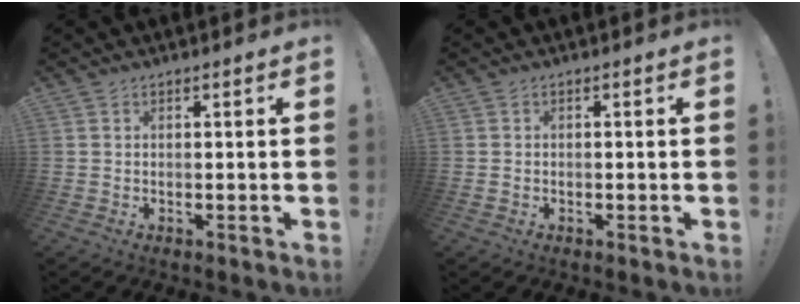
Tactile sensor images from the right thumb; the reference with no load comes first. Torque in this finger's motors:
{"motor_torque": [-0.03, -0.17, -0.02, -0.03, -0.10]}